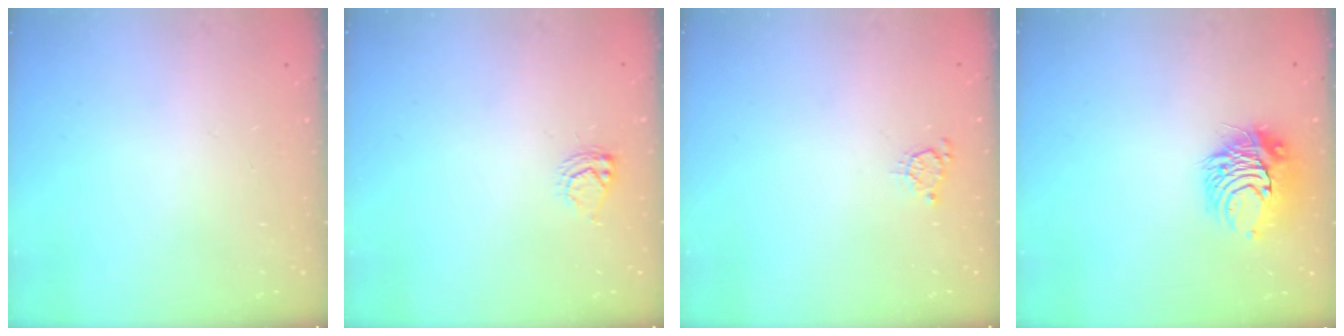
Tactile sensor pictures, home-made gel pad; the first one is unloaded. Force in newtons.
{"total": 5.7, "press": 5.7, "slide": 0.6}
{"total": 4.3, "press": 4.2, "slide": 0.5}
{"total": 9.6, "press": 9.5, "slide": 1.0}